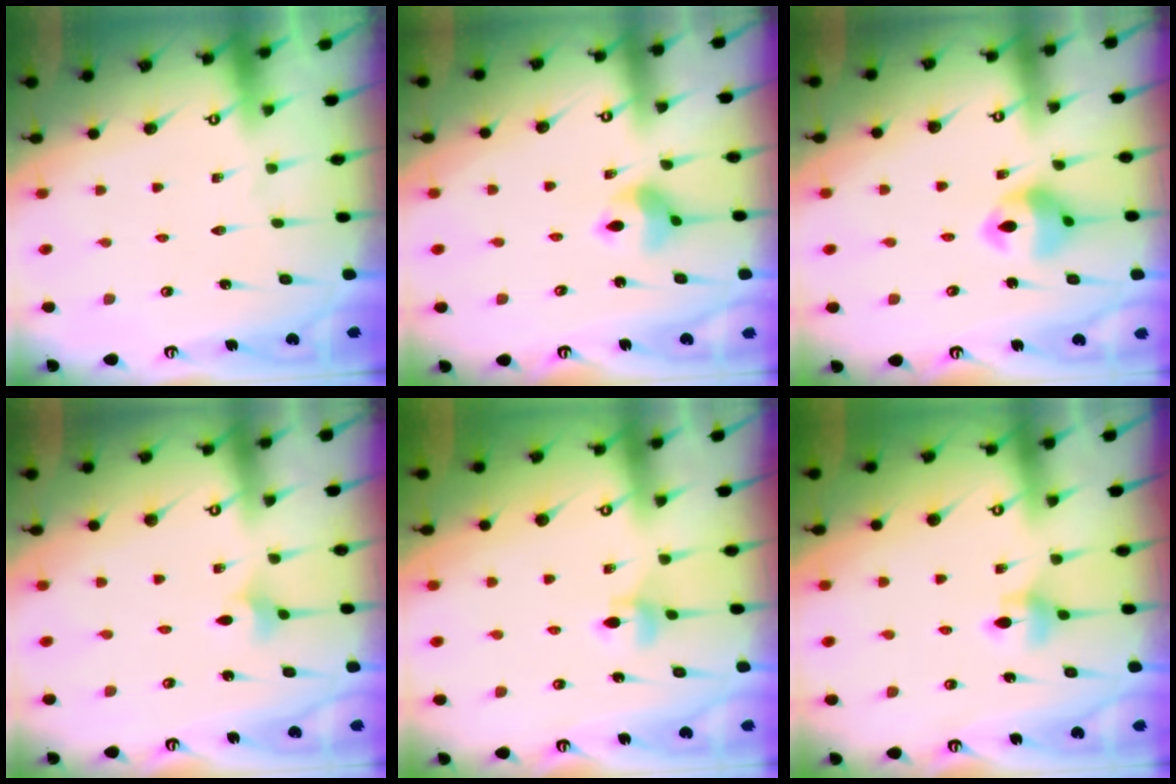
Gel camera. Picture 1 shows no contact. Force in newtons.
{"total": 7.8, "press": 7.8, "slide": 0.6}
{"total": 12.1, "press": 11.9, "slide": 1.9}
{"total": 3.3, "press": 3.2, "slide": 0.8}
{"total": 4.9, "press": 4.9, "slide": 0.5}
{"total": 5.2, "press": 5.1, "slide": 0.9}